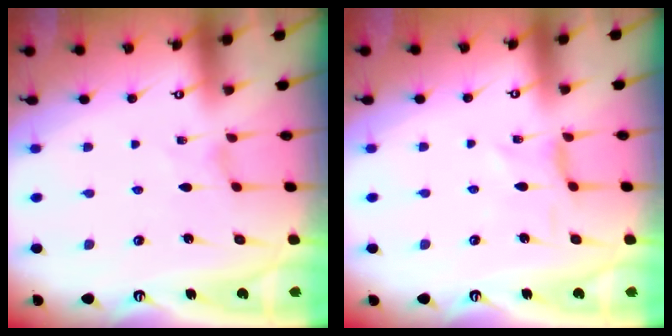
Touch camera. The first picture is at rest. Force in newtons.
{"total": 0.0}